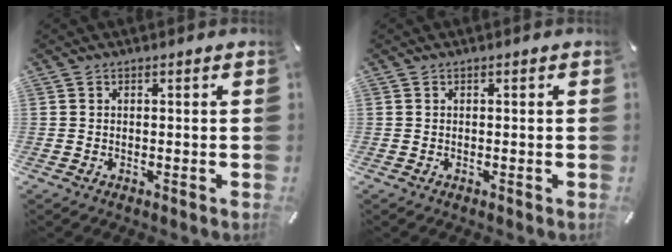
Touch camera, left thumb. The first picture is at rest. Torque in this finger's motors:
{"motor_torque": [0.03, 0.02, -0.06, 0.07, 0.00]}